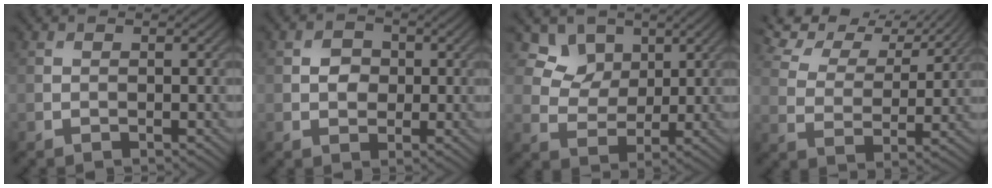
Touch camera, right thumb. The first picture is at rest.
{"total": 2.6, "force": [0.2, 2.3, 1.3], "torque": [-0.022, -0.001, -0.004]}
{"total": 7.2, "force": [4.5, 5.0, 2.6], "torque": [-0.081, -0.028, 0.107]}
{"total": 8.8, "force": [7.5, 2.5, 4.0], "torque": [-0.090, 0.006, 0.120]}